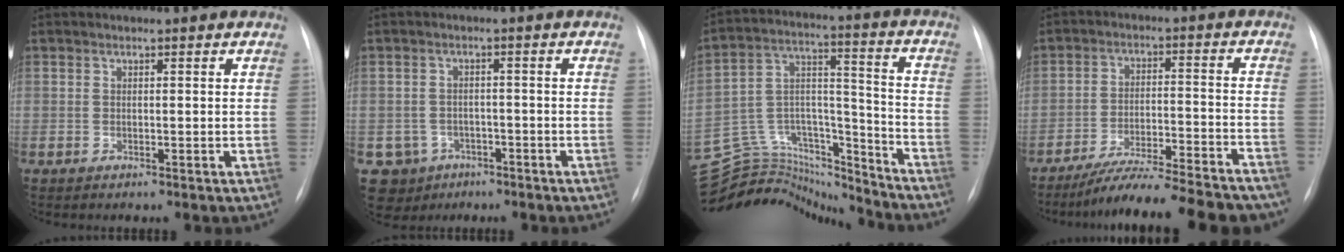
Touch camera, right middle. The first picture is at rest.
{"total": 5.8, "force": [-2.9, 5.0, 0.2], "torque": [-0.002, 0.010, -0.038]}
{"total": 24.2, "force": [-23.2, 5.3, 4.8], "torque": [-0.131, 0.040, -0.367]}
{"total": 20.0, "force": [-17.7, 2.3, 8.9], "torque": [-0.111, 0.000, -0.260]}